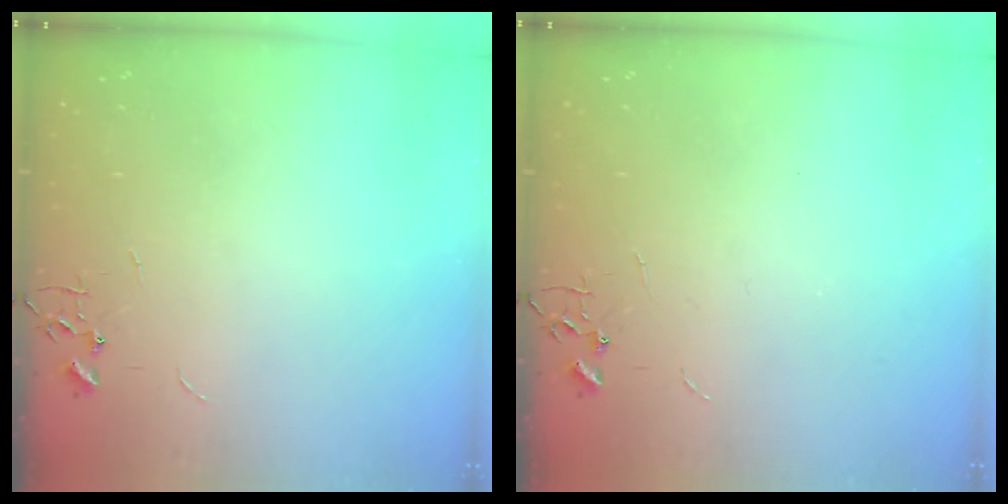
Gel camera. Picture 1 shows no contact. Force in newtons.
{"total": 0.0}